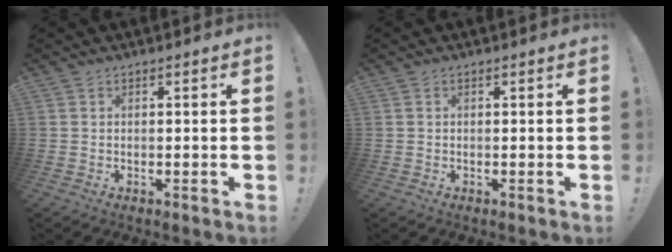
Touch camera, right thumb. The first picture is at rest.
{"total": 0.0}